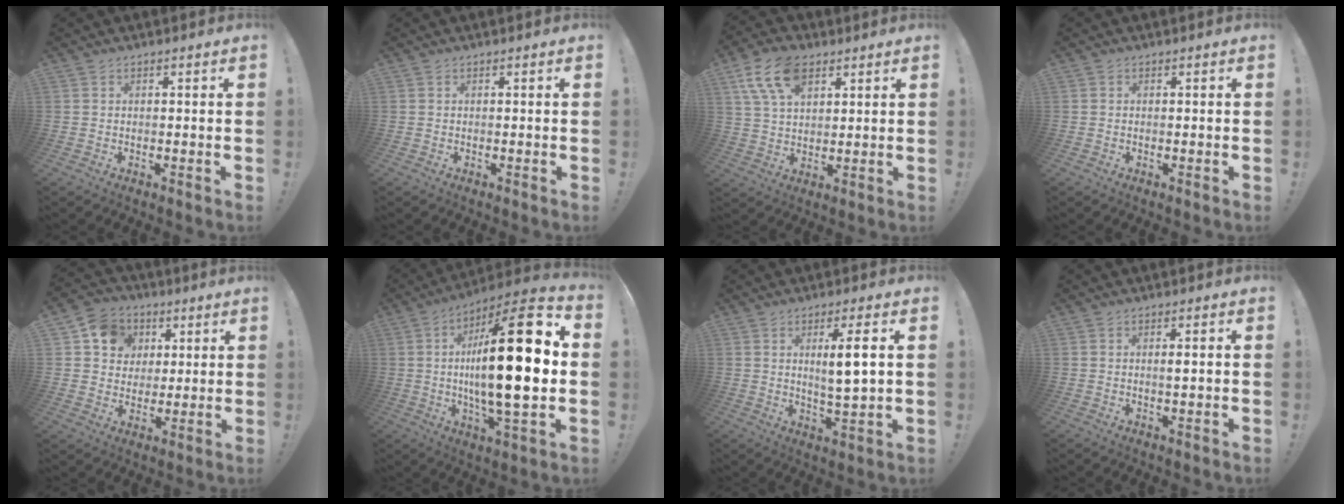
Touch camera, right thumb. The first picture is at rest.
{"total": 0.0}
{"total": 12.9, "force": [6.7, 7.5, 8.1], "torque": [-0.153, -0.014, 0.127]}
{"total": 0.0}
{"total": 11.3, "force": [3.7, 10.0, 3.7], "torque": [-0.046, -0.012, 0.075]}
{"total": 27.0, "force": [0.7, 6.9, 26.1], "torque": [-0.455, -0.010, -0.006]}
{"total": 7.7, "force": [1.9, 0.6, 7.5], "torque": [-0.125, -0.004, 0.025]}
{"total": 1.7, "force": [0.0, 0.0, 1.7], "torque": [-0.024, -0.004, -0.004]}